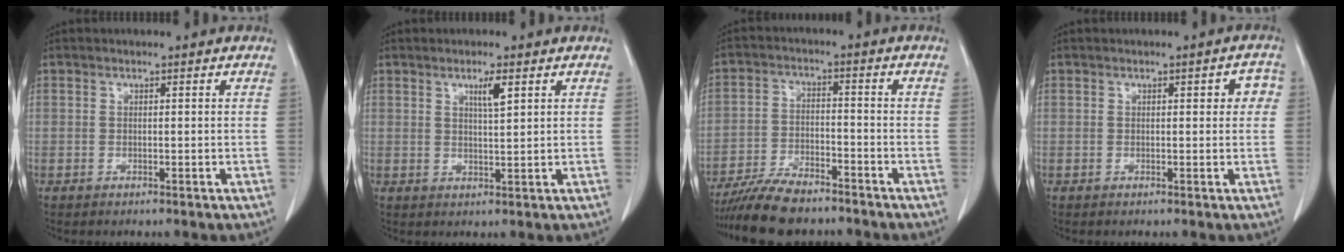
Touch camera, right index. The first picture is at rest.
{"total": 3.0, "force": [1.5, 0.1, 2.5], "torque": [-0.045, -0.004, 0.026]}
{"total": 9.7, "force": [-8.5, 2.4, 4.1], "torque": [-0.073, -0.017, -0.147]}
{"total": 2.8, "force": [0.6, 1.3, 2.4], "torque": [-0.018, 0.013, 0.004]}